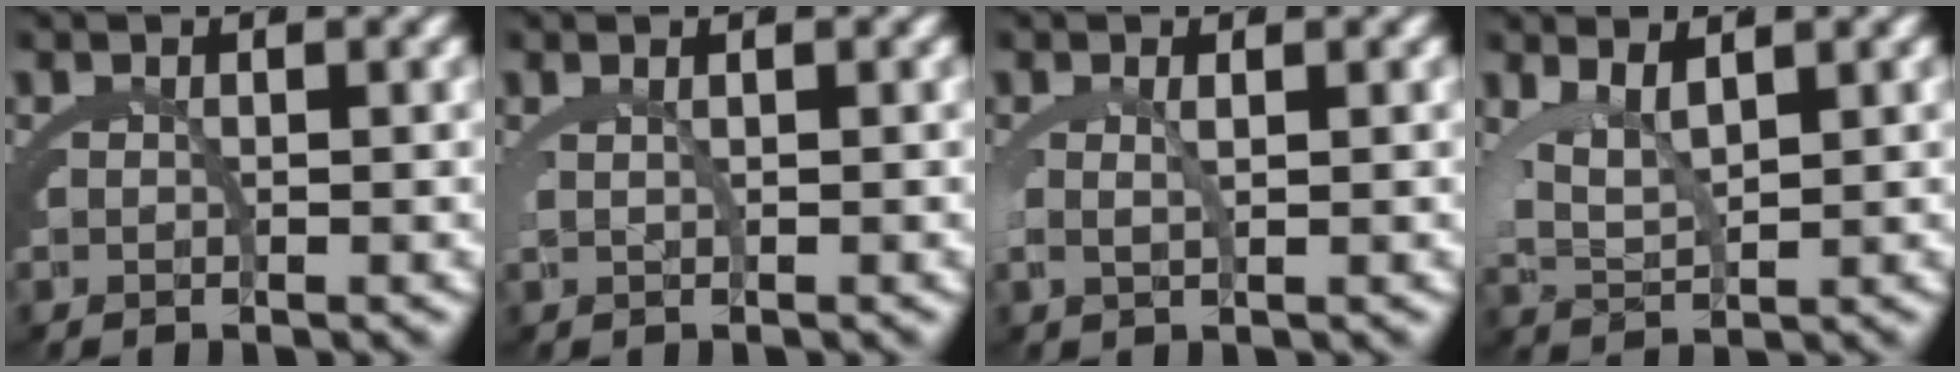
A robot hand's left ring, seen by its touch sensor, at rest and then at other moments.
{"total": 1.1, "force": [0.6, -0.3, 0.9], "torque": [-0.020, 0.000, 0.017]}
{"total": 1.5, "force": [0.6, 0.1, 1.3], "torque": [-0.040, -0.010, 0.018]}
{"total": 4.6, "force": [1.4, 2.9, 3.3], "torque": [-0.077, -0.007, 0.029]}